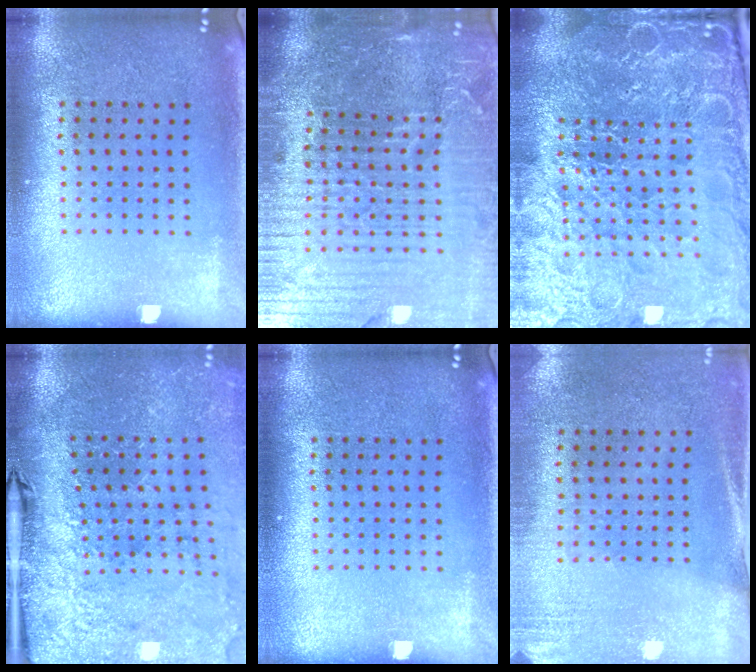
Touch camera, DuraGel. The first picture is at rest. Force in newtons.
{"total": 6.4, "press": 5.6, "slide": 3.0}
{"total": 6.5, "press": 5.7, "slide": 3.0}
{"total": 3.5, "press": 3.1, "slide": 1.8}
{"total": 0.0}
{"total": 2.6, "press": 2.3, "slide": 1.3}